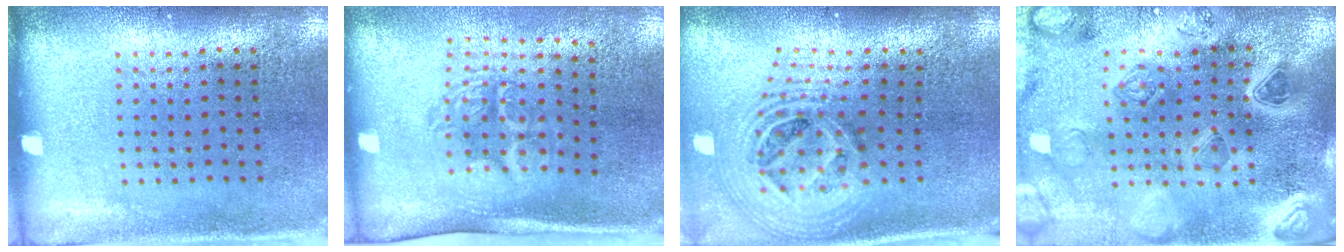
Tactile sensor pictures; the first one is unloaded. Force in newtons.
{"total": 1.7, "press": 1.3, "slide": 1.1}
{"total": 2.7, "press": 1.9, "slide": 1.9}
{"total": 4.6, "press": 4.0, "slide": 2.3}